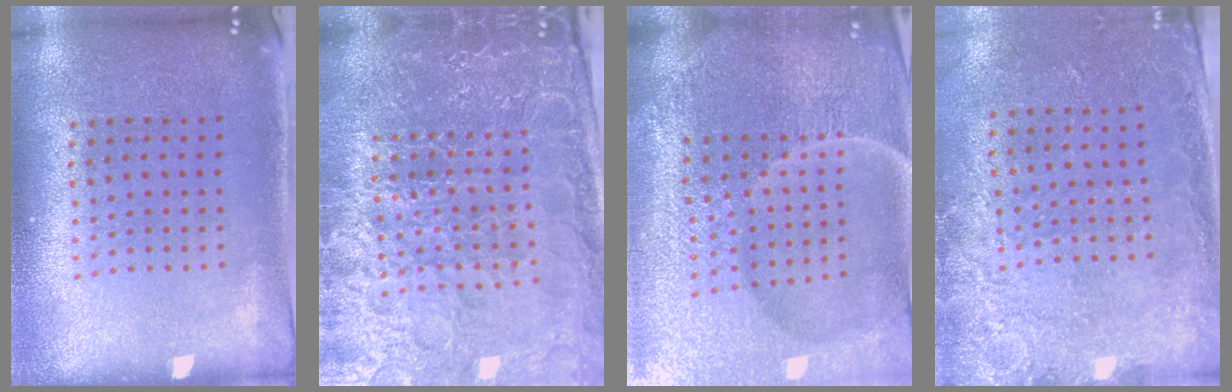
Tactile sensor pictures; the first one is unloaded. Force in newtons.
{"total": 5.8, "press": 5.2, "slide": 2.5}
{"total": 6.2, "press": 5.6, "slide": 2.6}
{"total": 2.6, "press": 1.9, "slide": 1.8}